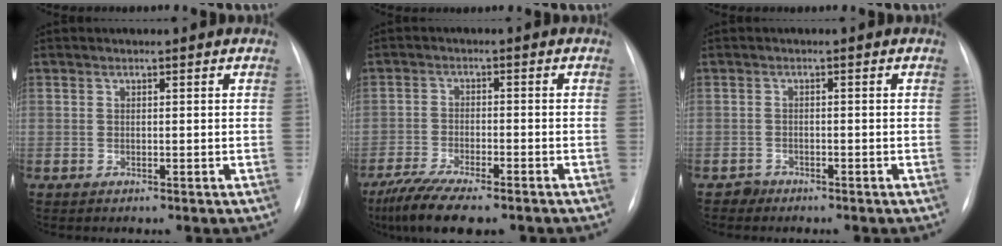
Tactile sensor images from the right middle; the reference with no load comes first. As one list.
[{"total": 10.4, "force": [-8.1, 2.2, 6.2], "torque": [-0.110, -0.023, -0.132]}, {"total": 1.3, "force": [-1.1, 0.6, -0.4], "torque": [0.008, 0.002, -0.022]}]